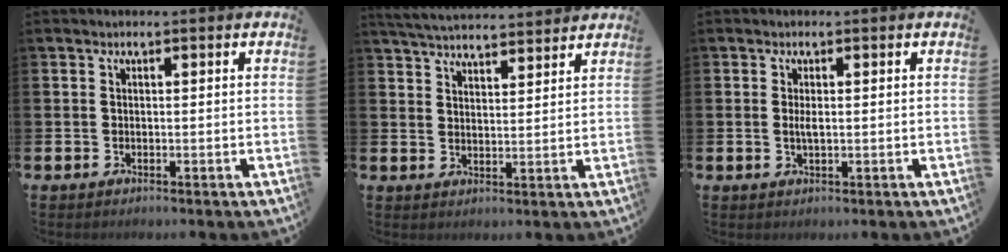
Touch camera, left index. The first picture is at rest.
{"total": 4.9, "force": [4.9, 0.4, 0.4], "torque": [-0.030, -0.025, 0.090]}
{"total": 1.3, "force": [0.1, 0.4, 1.2], "torque": [-0.018, 0.000, -0.001]}